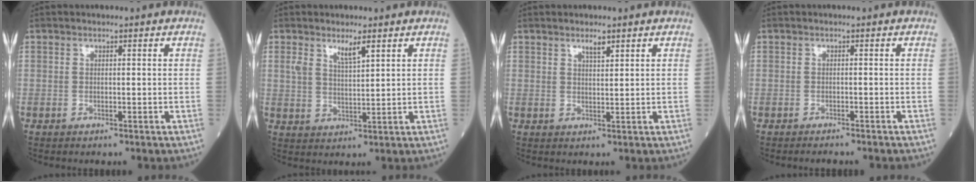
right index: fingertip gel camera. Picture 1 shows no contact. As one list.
[{"total": 3.7, "force": [2.3, 0.8, 2.7], "torque": [-0.056, 0.003, 0.046]}, {"total": 1.9, "force": [1.4, 0.3, 1.3], "torque": [-0.025, -0.001, 0.027]}, {"total": 3.2, "force": [-3.0, 0.1, 1.2], "torque": [-0.015, -0.004, -0.038]}]